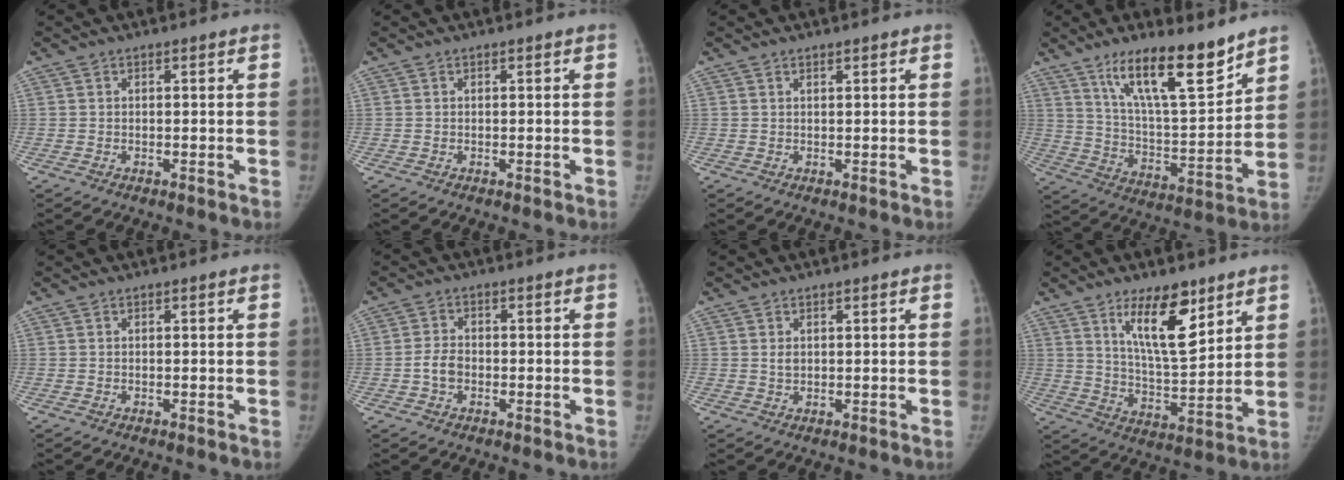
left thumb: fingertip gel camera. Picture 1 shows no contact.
{"total": 0.0}
{"total": 0.6, "force": [0.6, 0.1, 0.3], "torque": [-0.006, -0.003, 0.011]}
{"total": 17.4, "force": [12.1, 4.5, 11.7], "torque": [-0.162, -0.080, 0.216]}
{"total": 0.0}
{"total": 3.4, "force": [-0.9, 2.4, 2.2], "torque": [-0.038, 0.012, -0.021]}
{"total": 1.4, "force": [0.5, 0.9, 1.0], "torque": [-0.013, -0.004, 0.013]}
{"total": 12.8, "force": [7.4, 4.5, 9.4], "torque": [-0.131, -0.056, 0.135]}